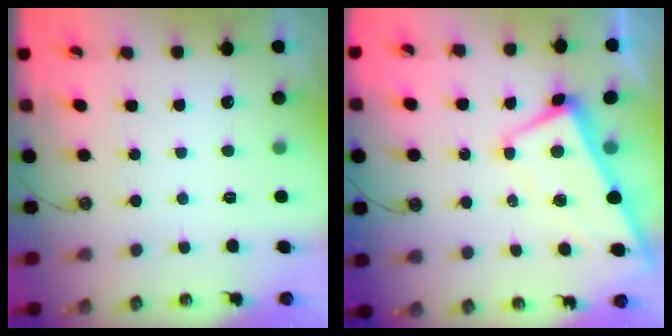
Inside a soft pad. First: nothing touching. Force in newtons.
{"total": 1.0, "press": 0.5, "slide": 0.9}